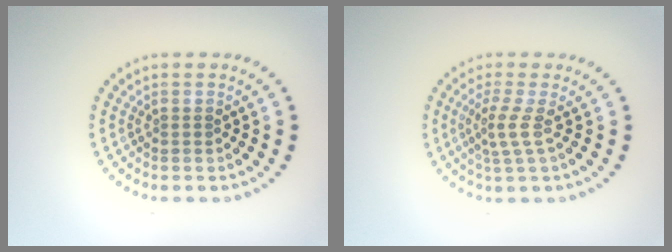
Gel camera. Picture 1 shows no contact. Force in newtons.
{"total": 2.1, "press": 1.4, "slide": 1.5}